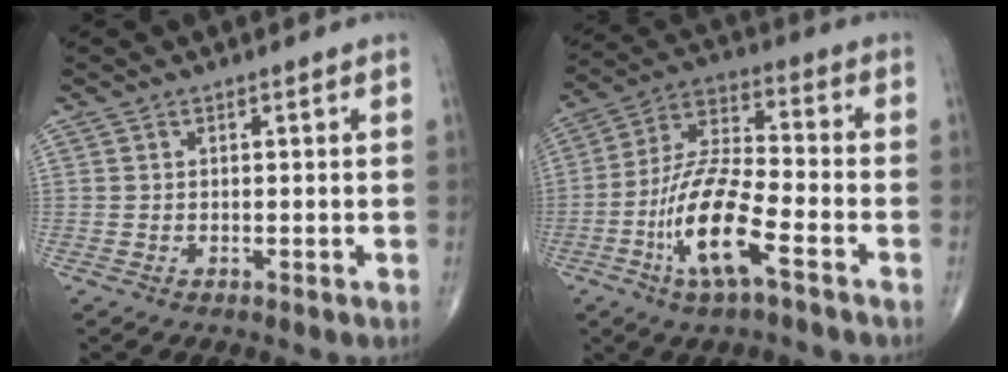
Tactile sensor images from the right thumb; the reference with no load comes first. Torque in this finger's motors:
{"motor_torque": [4.24, 0.77, 1.43, -0.45, 0.42]}